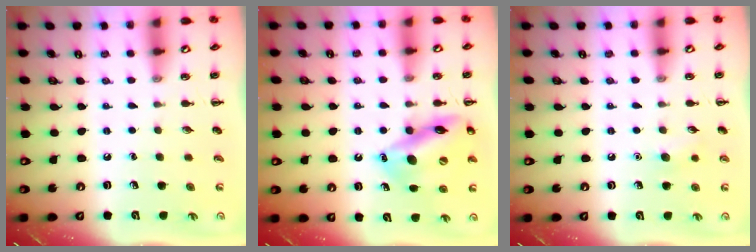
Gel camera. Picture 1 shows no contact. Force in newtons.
{"total": 15.5, "press": 15.3, "slide": 2.7}
{"total": 5.7, "press": 5.5, "slide": 1.3}